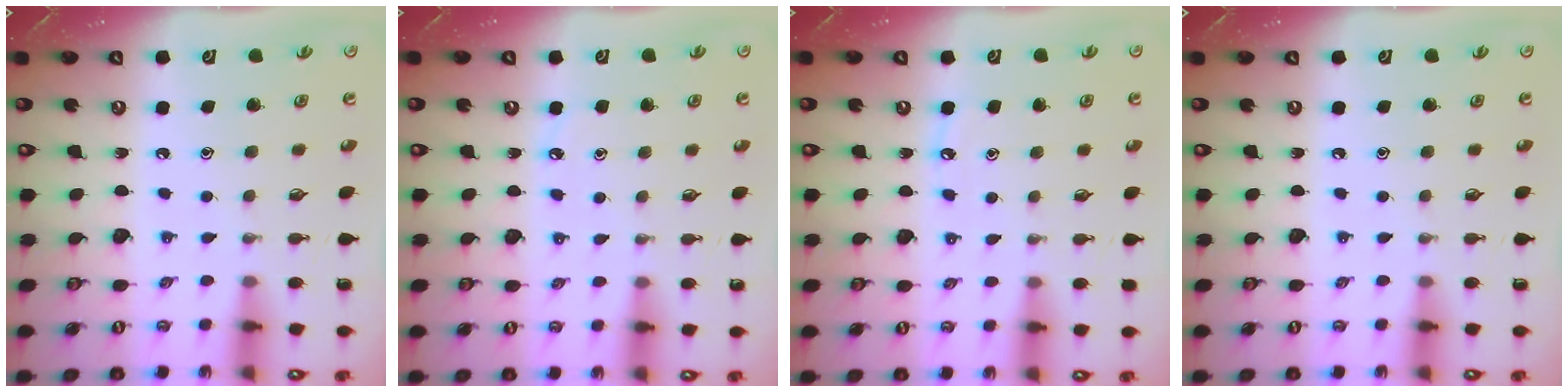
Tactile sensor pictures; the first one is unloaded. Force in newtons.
{"total": 2.7, "press": 2.7, "slide": 0.4}
{"total": 4.0, "press": 4.0, "slide": 0.5}
{"total": 0.0}